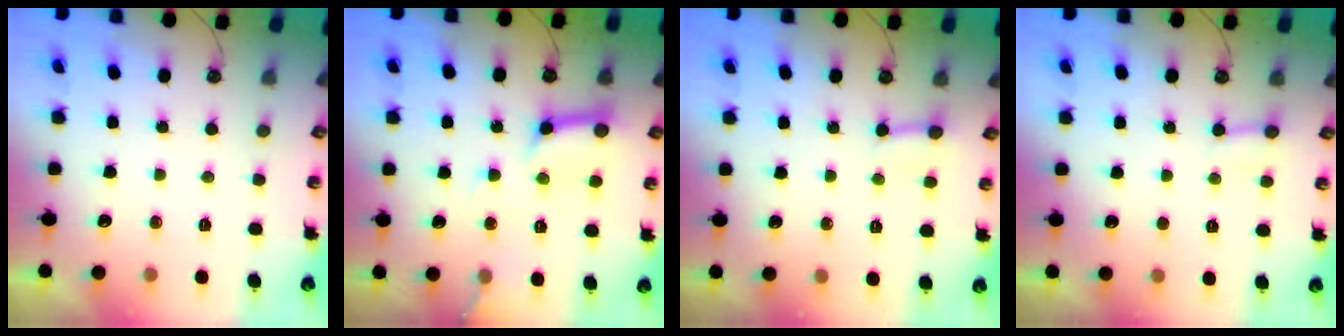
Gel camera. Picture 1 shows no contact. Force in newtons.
{"total": 11.8, "press": 11.7, "slide": 1.4}
{"total": 3.1, "press": 3.1, "slide": 0.5}
{"total": 6.4, "press": 6.4, "slide": 0.8}